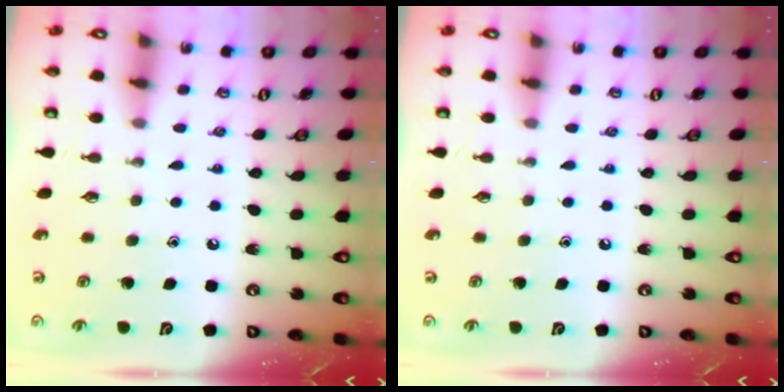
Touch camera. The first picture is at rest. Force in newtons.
{"total": 0.0}